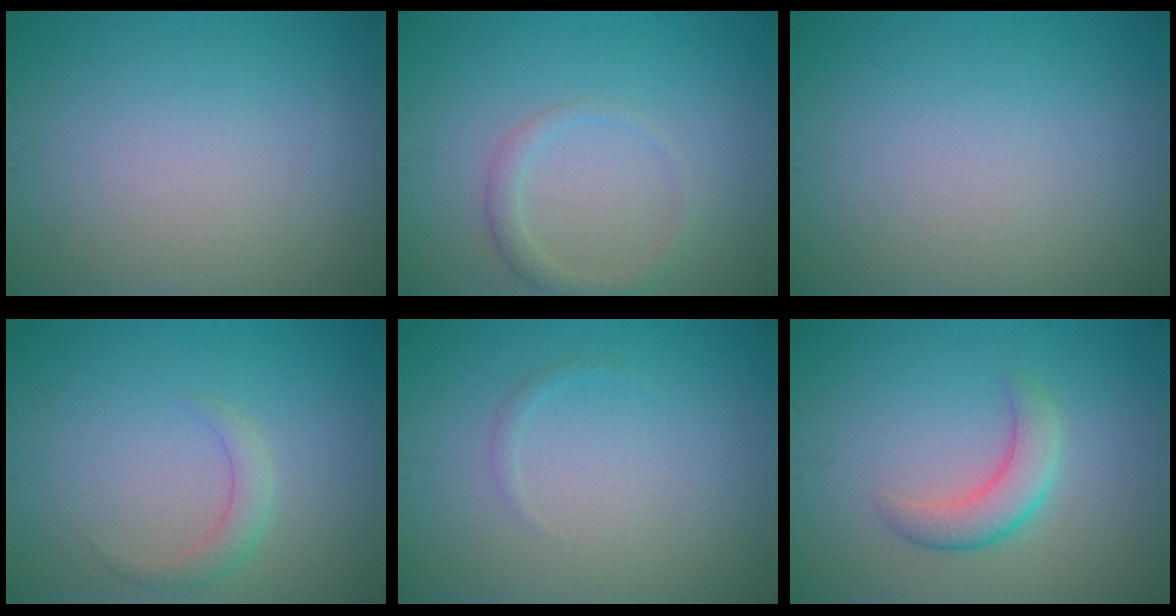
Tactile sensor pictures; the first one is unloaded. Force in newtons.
{"total": 1.7, "press": 1.7, "slide": 0.1}
{"total": 0.0}
{"total": 1.7, "press": 1.7, "slide": 0.0}
{"total": 0.6, "press": 0.6, "slide": 0.1}
{"total": 3.1, "press": 3.1, "slide": 0.2}